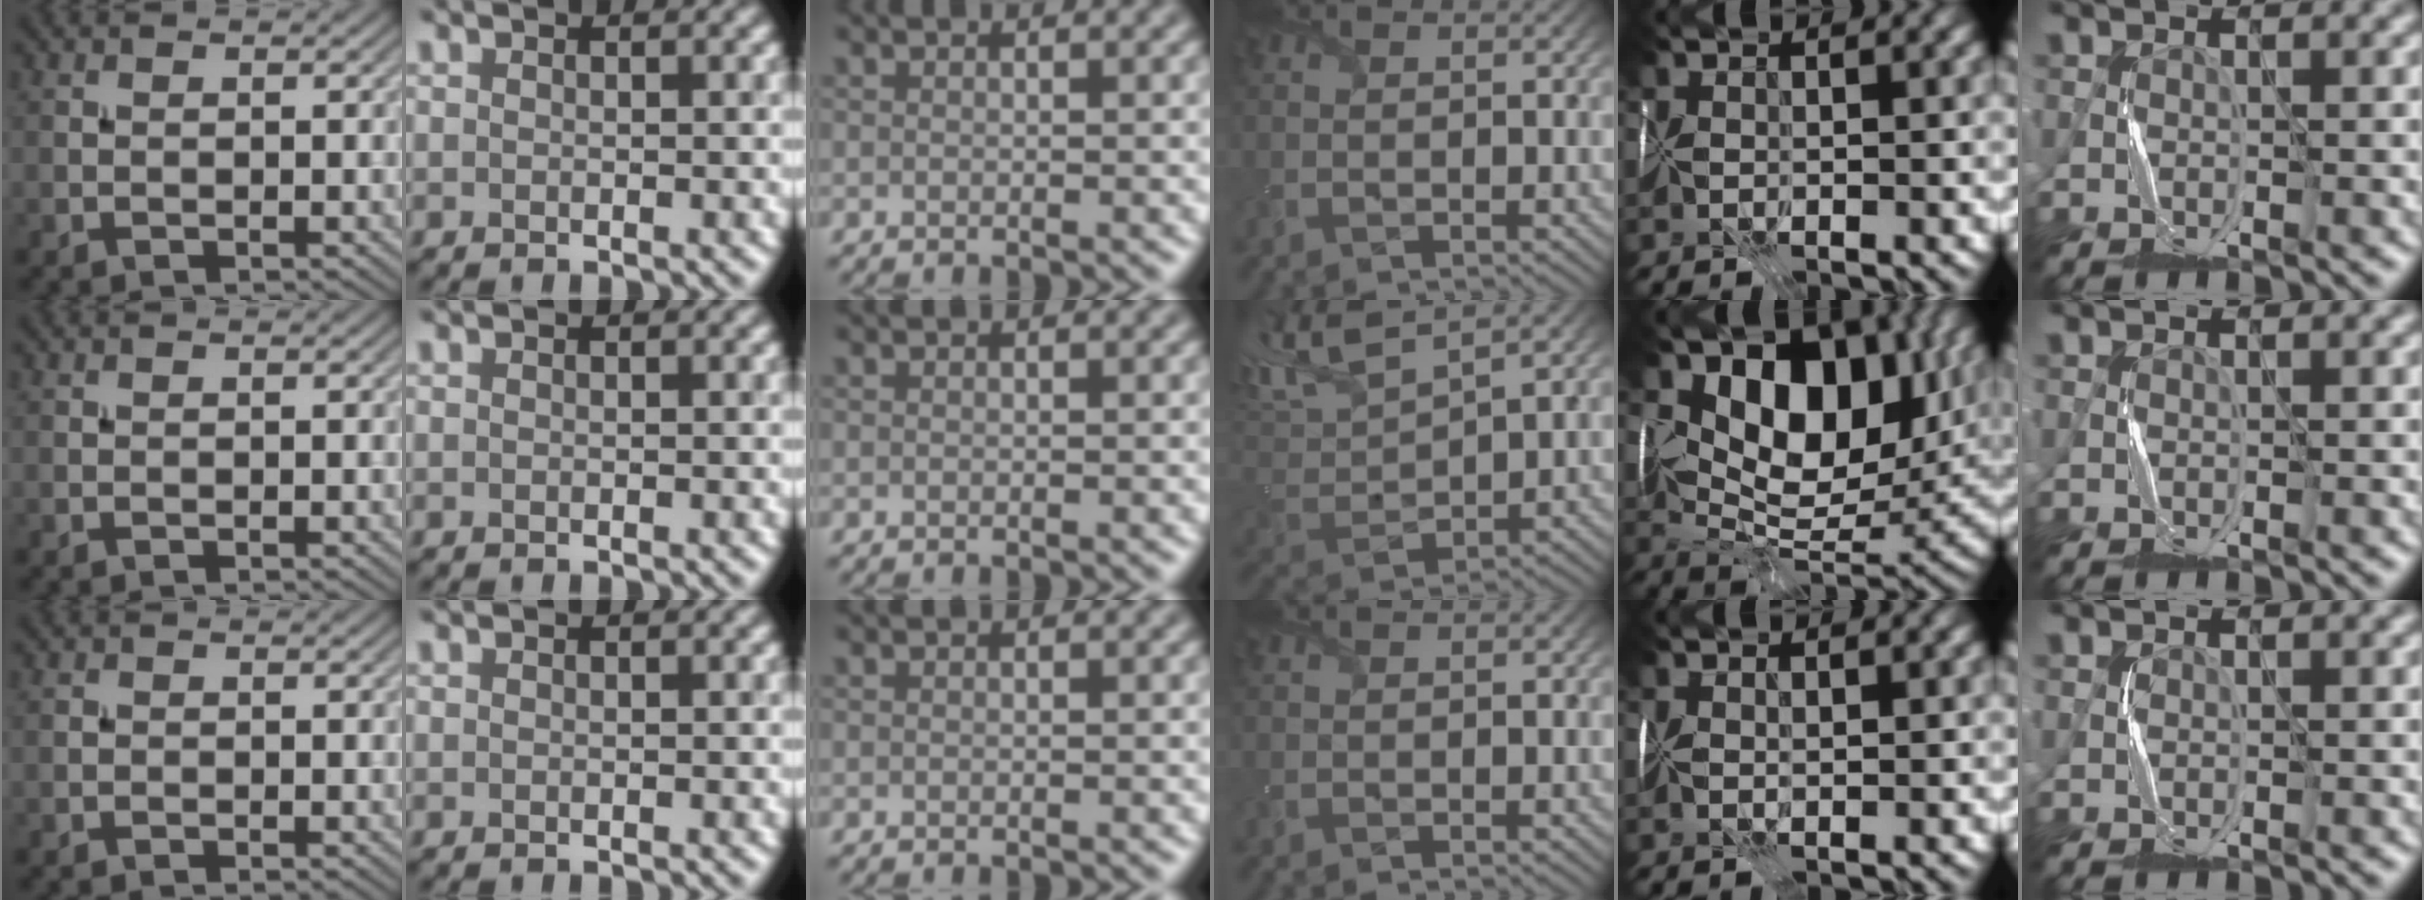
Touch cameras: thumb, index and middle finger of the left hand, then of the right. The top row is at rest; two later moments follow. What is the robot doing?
{"motion": "fold", "object": "handkerchief"}